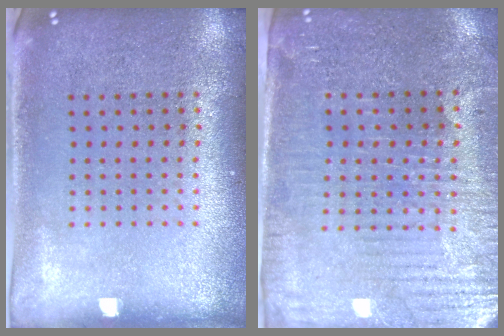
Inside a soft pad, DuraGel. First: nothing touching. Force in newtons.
{"total": 3.7, "press": 3.5, "slide": 1.2}